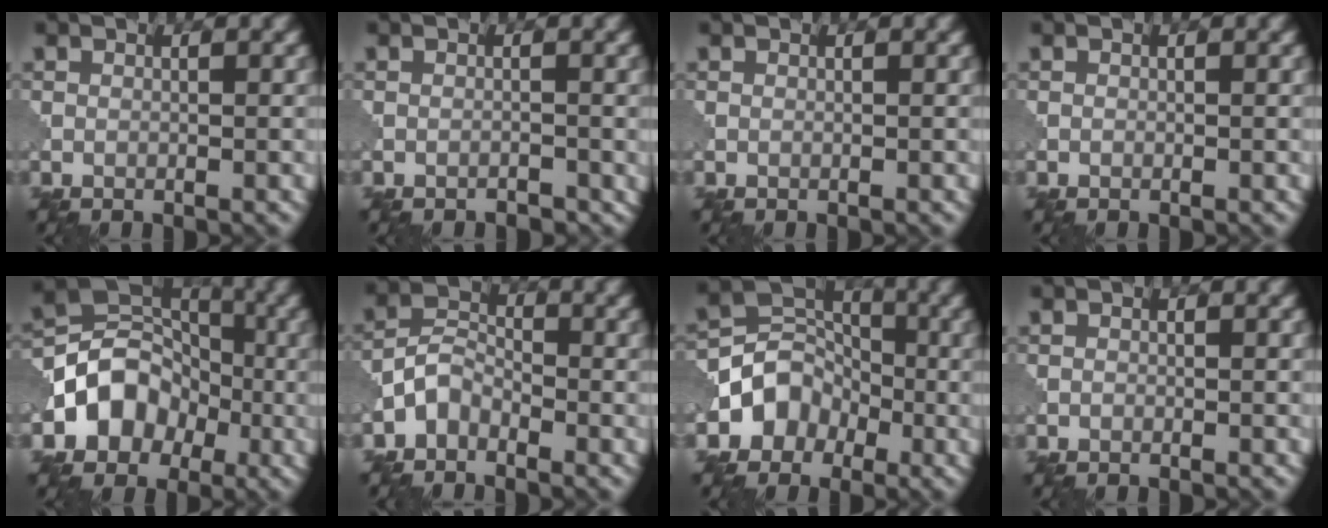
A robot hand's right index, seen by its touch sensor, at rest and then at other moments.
{"total": 0.9, "force": [-0.8, 0.3, 0.2], "torque": [-0.002, -0.002, -0.015]}
{"total": 0.0}
{"total": 0.0}
{"total": 6.6, "force": [-2.2, 5.3, 3.2], "torque": [-0.026, 0.012, -0.047]}
{"total": 2.7, "force": [-1.9, 1.6, 1.1], "torque": [-0.021, 0.015, -0.048]}
{"total": 4.4, "force": [-1.8, 3.7, 1.5], "torque": [0.004, 0.015, -0.041]}
{"total": 0.0}